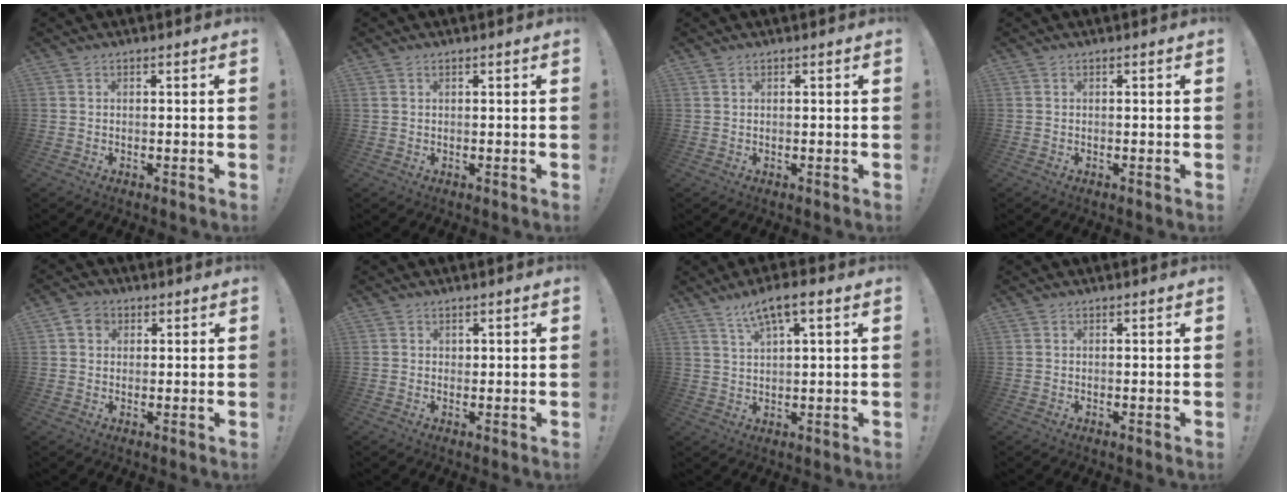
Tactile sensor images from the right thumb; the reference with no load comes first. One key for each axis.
{"total": 0.7, "fx": 0.5, "fy": 0.3, "fz": 0.5, "tx": -0.012, "ty": 0.002, "tz": 0.009}
{"total": 0.5, "fx": 0.4, "fy": 0.0, "fz": 0.3, "tx": 0.000, "ty": -0.003, "tz": 0.007}
{"total": 0.0}
{"total": 4.3, "fx": 1.6, "fy": 3.5, "fz": 1.8, "tx": -0.029, "ty": 0.002, "tz": 0.030}
{"total": 1.0, "fx": 0.6, "fy": 0.8, "fz": 0.0, "tx": 0.007, "ty": -0.002, "tz": 0.010}
{"total": 7.0, "fx": 3.8, "fy": 1.4, "fz": 5.7, "tx": -0.097, "ty": -0.018, "tz": 0.065}
{"total": 0.0}